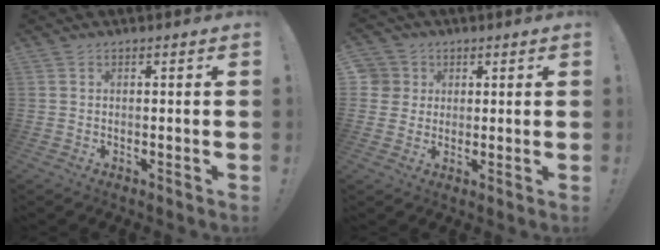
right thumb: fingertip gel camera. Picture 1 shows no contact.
{"total": 4.7, "force": [1.3, 4.4, 0.7], "torque": [-0.012, -0.002, 0.025]}